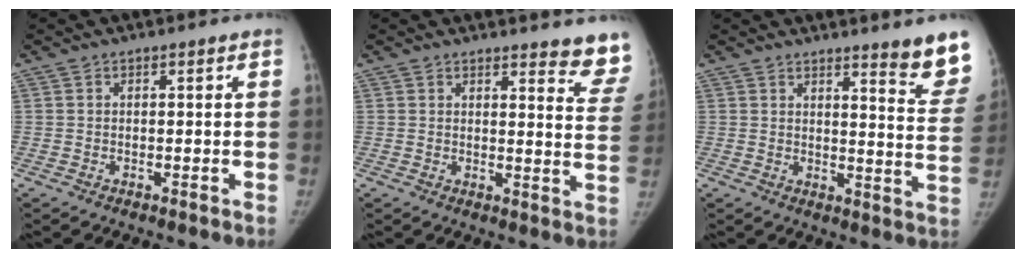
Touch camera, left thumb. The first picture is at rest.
{"total": 9.6, "force": [9.1, 1.8, 2.4], "torque": [0.013, -0.081, 0.077]}
{"total": 10.3, "force": [8.2, 1.1, 6.1], "torque": [-0.044, -0.064, 0.092]}